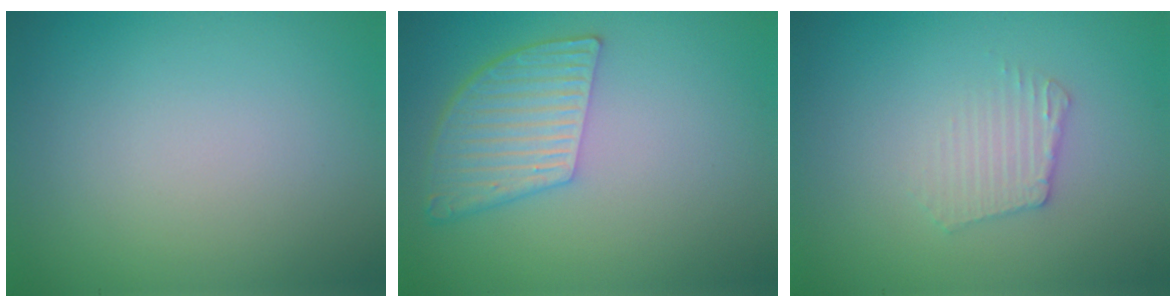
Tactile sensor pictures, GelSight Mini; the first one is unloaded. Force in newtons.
{"total": 5.3, "press": 4.1, "slide": 3.3}
{"total": 2.1, "press": 2.0, "slide": 0.4}